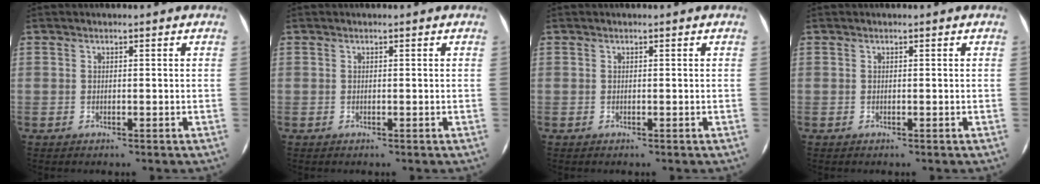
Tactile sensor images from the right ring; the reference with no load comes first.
{"total": 0.0}
{"total": 0.0}
{"total": 0.0}